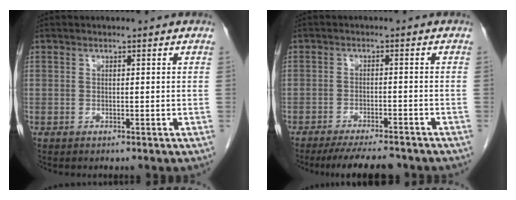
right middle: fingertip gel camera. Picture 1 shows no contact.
{"total": 8.7, "force": [-7.7, 1.3, 3.8], "torque": [-0.050, -0.012, -0.114]}